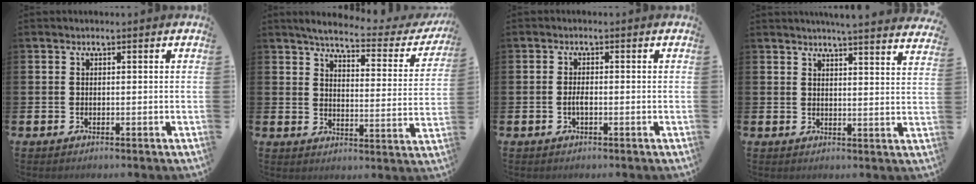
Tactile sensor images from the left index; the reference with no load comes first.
{"total": 4.6, "force": [4.1, 0.8, 2.0], "torque": [-0.053, -0.031, 0.061]}
{"total": 1.4, "force": [-0.4, 0.5, 1.2], "torque": [-0.020, -0.001, -0.009]}
{"total": 4.7, "force": [4.6, -0.8, 0.6], "torque": [-0.011, -0.031, 0.079]}